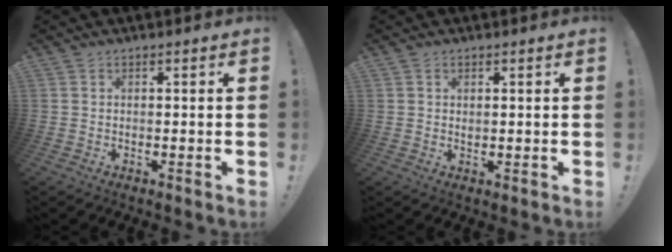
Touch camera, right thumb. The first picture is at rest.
{"total": 0.9, "force": [0.5, 0.7, 0.3], "torque": [0.002, -0.003, 0.009]}